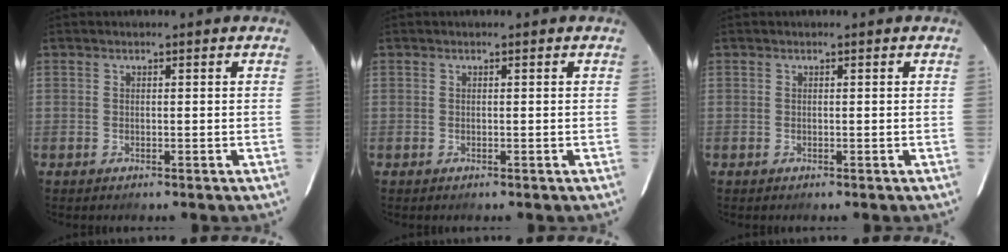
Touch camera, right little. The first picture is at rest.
{"total": 0.0}
{"total": 0.0}